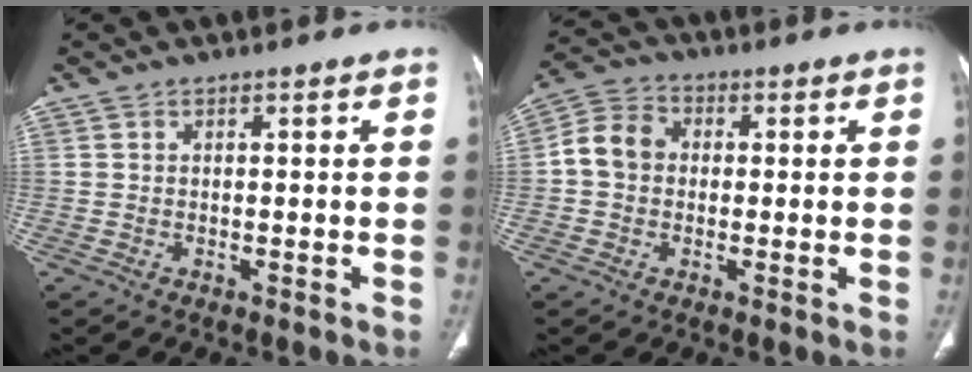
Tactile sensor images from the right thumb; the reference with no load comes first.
{"total": 7.2, "force": [0.1, 6.0, 3.9], "torque": [-0.062, 0.023, -0.011]}